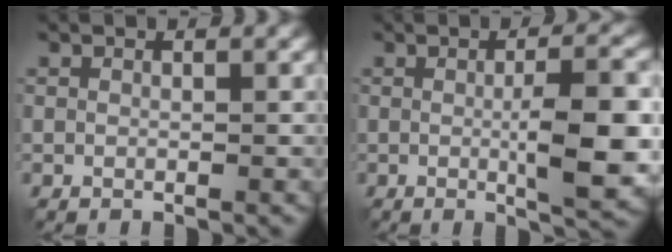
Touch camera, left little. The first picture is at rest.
{"total": 6.7, "force": [-0.6, 1.6, 6.5], "torque": [-0.094, 0.000, -0.011]}